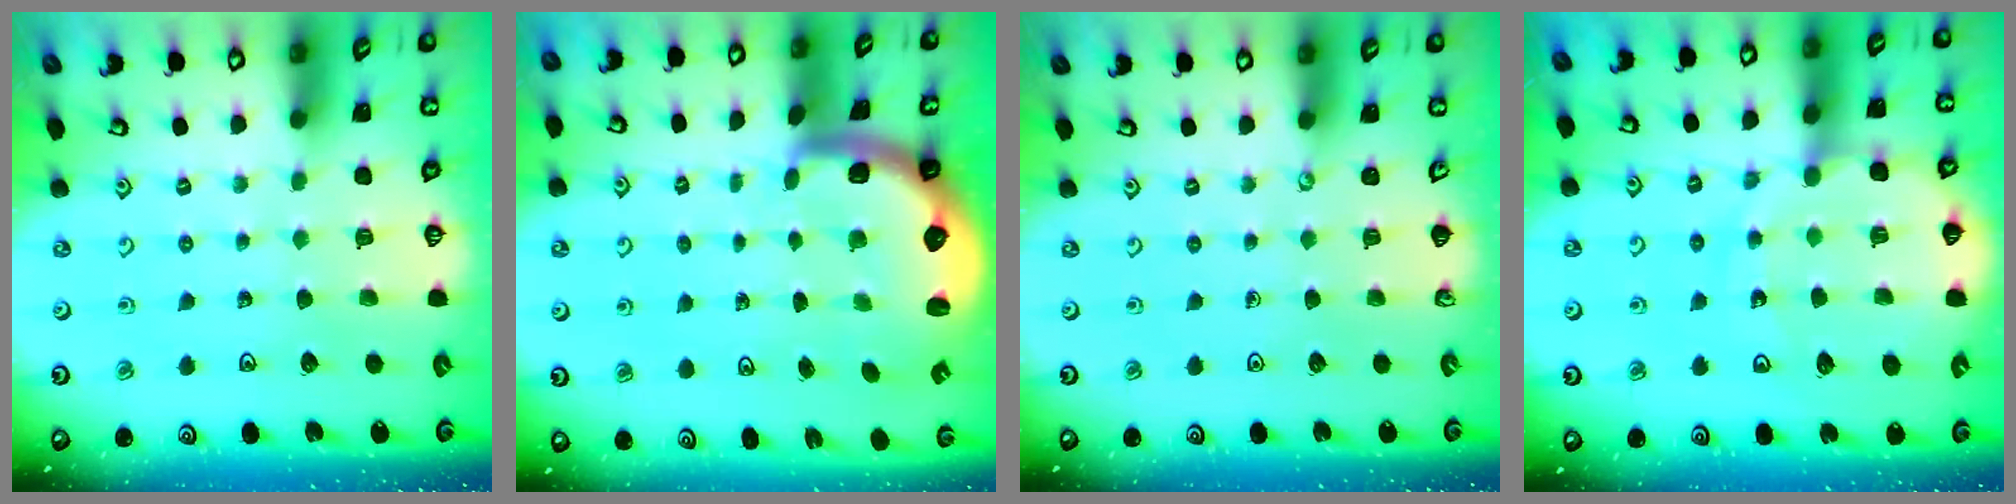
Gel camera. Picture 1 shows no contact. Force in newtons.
{"total": 2.8, "press": 2.5, "slide": 1.4}
{"total": 0.0}
{"total": 12.8, "press": 12.8, "slide": 1.4}